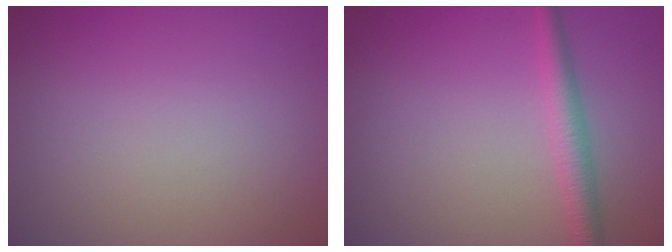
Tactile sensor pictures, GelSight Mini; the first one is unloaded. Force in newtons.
{"total": 2.5, "press": 2.5, "slide": 0.0}